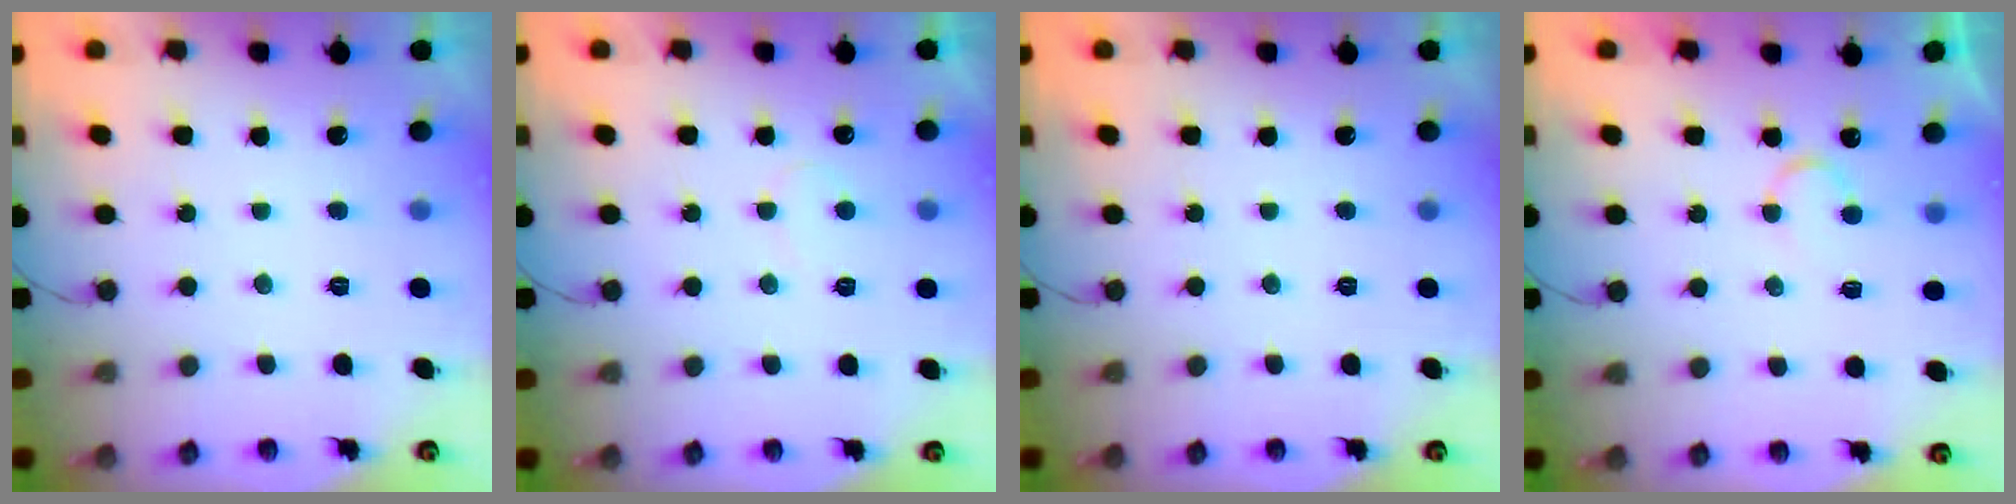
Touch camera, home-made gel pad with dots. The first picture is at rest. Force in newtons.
{"total": 6.1, "press": 6.1, "slide": 0.4}
{"total": 0.0}
{"total": 5.9, "press": 5.9, "slide": 0.4}